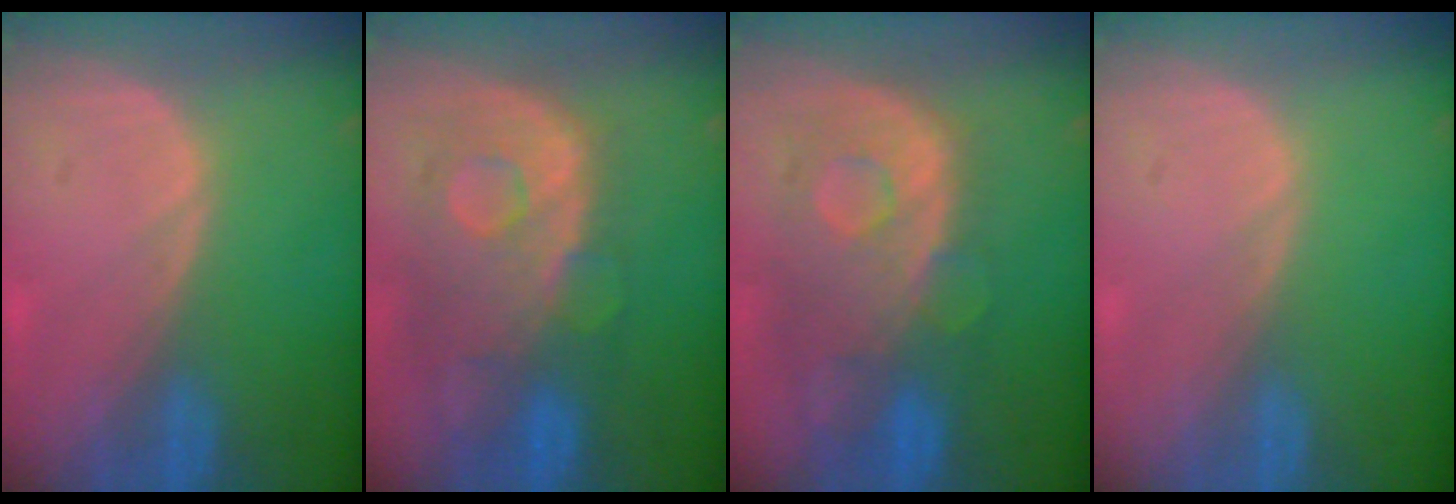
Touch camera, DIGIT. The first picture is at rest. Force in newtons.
{"total": 11.3, "press": 9.7, "slide": 5.7}
{"total": 10.8, "press": 9.5, "slide": 5.1}
{"total": 0.0}